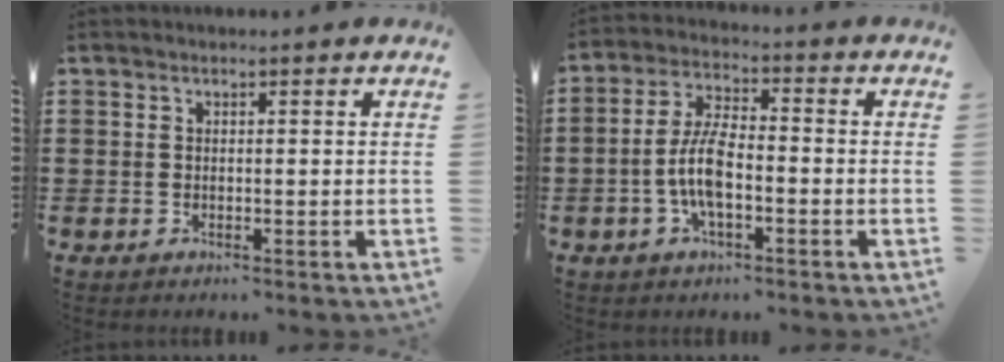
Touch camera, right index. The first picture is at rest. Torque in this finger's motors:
{"motor_torque": [2.14, 0.00, 0.74, 0.21]}